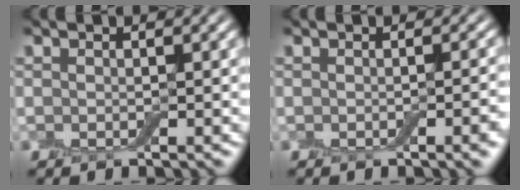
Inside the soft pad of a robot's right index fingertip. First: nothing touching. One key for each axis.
{"total": 2.6, "fx": -1.0, "fy": 0.7, "fz": 2.3, "tx": -0.025, "ty": -0.001, "tz": -0.012}